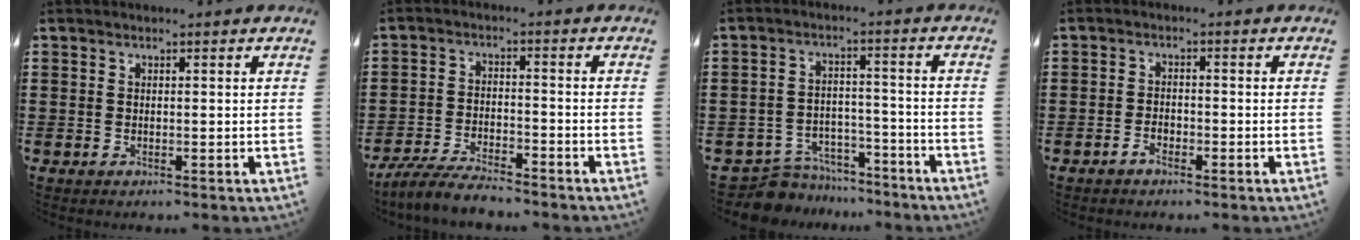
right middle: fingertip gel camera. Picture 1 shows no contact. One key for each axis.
{"total": 5.4, "fx": -5.1, "fy": 0.7, "fz": 1.8, "tx": -0.043, "ty": -0.001, "tz": -0.102}
{"total": 7.1, "fx": -6.8, "fy": 1.6, "fz": 0.6, "tx": -0.019, "ty": 0.016, "tz": -0.138}
{"total": 2.0, "fx": -1.4, "fy": 0.9, "fz": 1.0, "tx": -0.021, "ty": 0.002, "tz": -0.029}